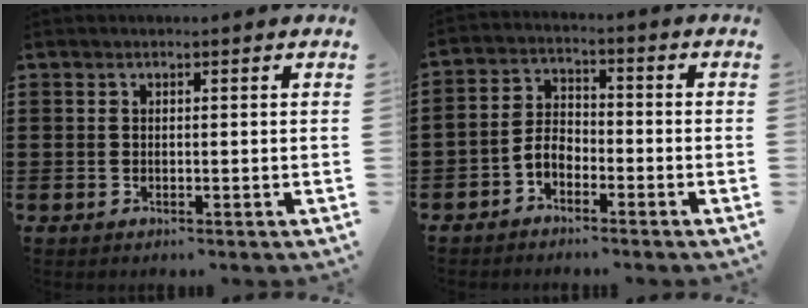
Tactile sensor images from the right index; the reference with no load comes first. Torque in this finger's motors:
{"motor_torque": [1.10, 1.04, 0.46, 0.09]}